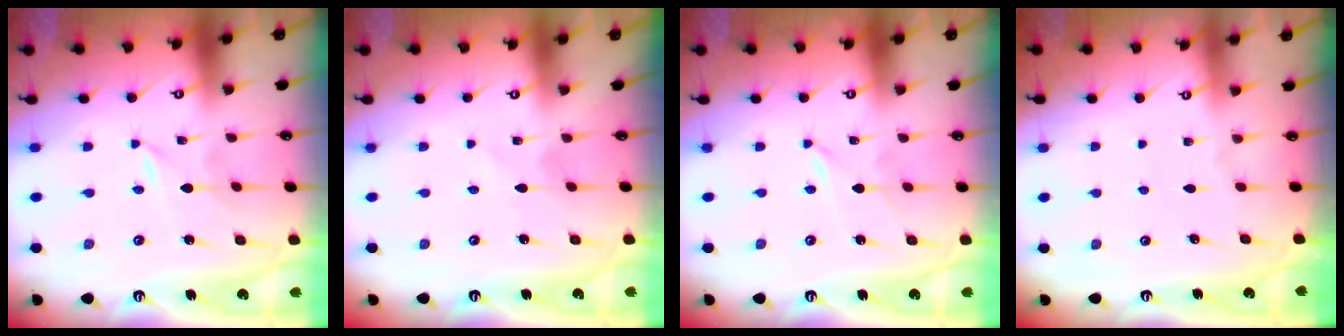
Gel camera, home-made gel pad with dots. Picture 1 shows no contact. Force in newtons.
{"total": 1.9, "press": 1.9, "slide": 0.1}
{"total": 0.0}
{"total": 0.0}